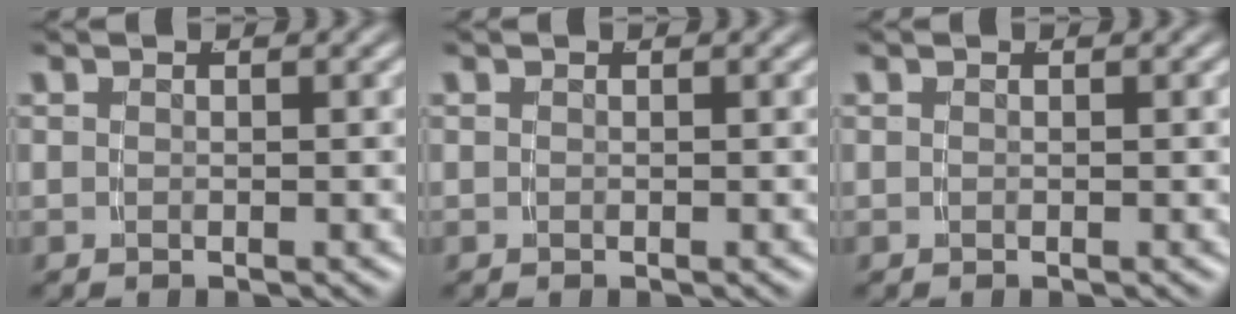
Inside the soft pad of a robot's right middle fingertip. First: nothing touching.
{"total": 0.0}
{"total": 0.0}